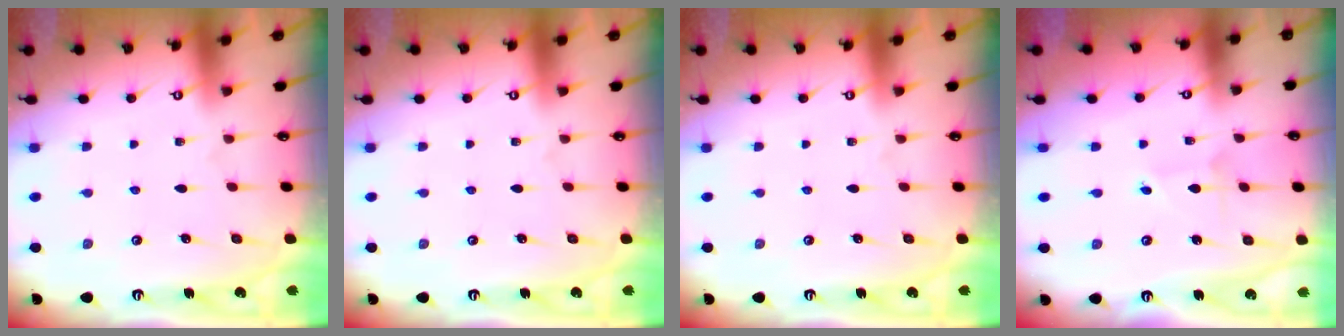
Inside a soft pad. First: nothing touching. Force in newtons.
{"total": 0.0}
{"total": 0.0}
{"total": 1.2, "press": 1.2, "slide": 0.1}